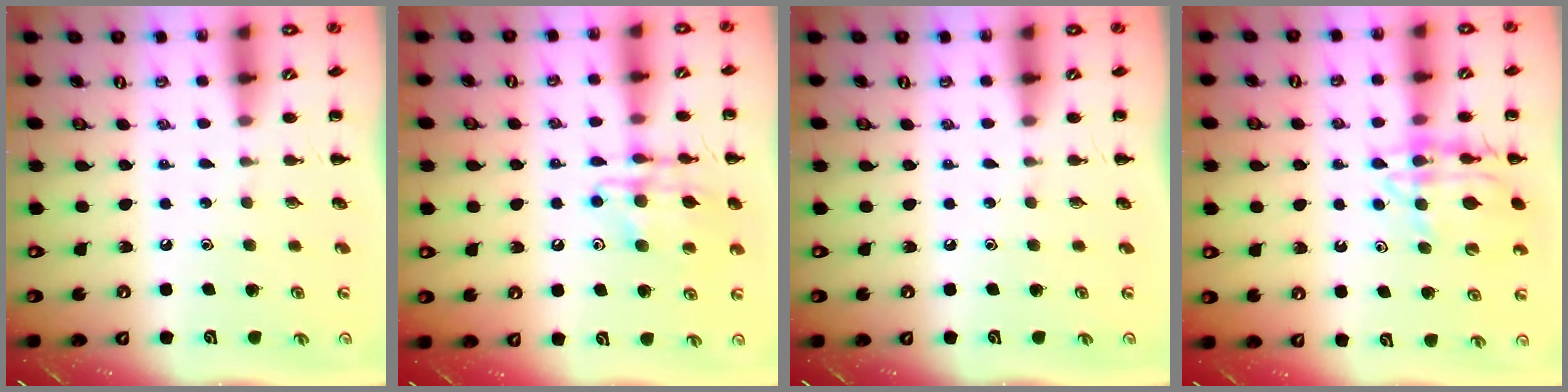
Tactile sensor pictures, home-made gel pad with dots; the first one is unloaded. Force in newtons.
{"total": 13.4, "press": 13.2, "slide": 2.4}
{"total": 0.0}
{"total": 13.1, "press": 13.0, "slide": 2.2}